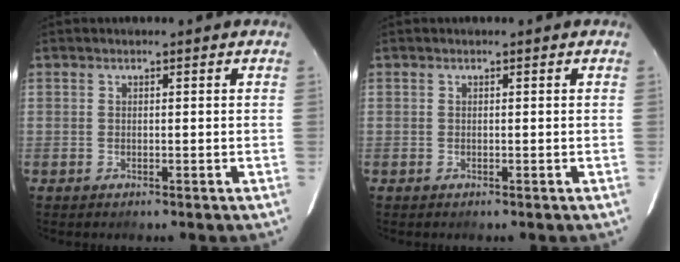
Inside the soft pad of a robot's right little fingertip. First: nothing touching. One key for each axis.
{"total": 0.0}